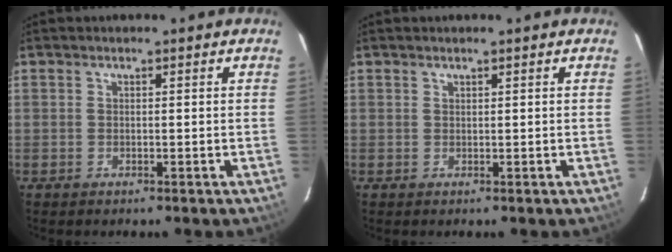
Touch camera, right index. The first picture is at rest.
{"total": 0.0}